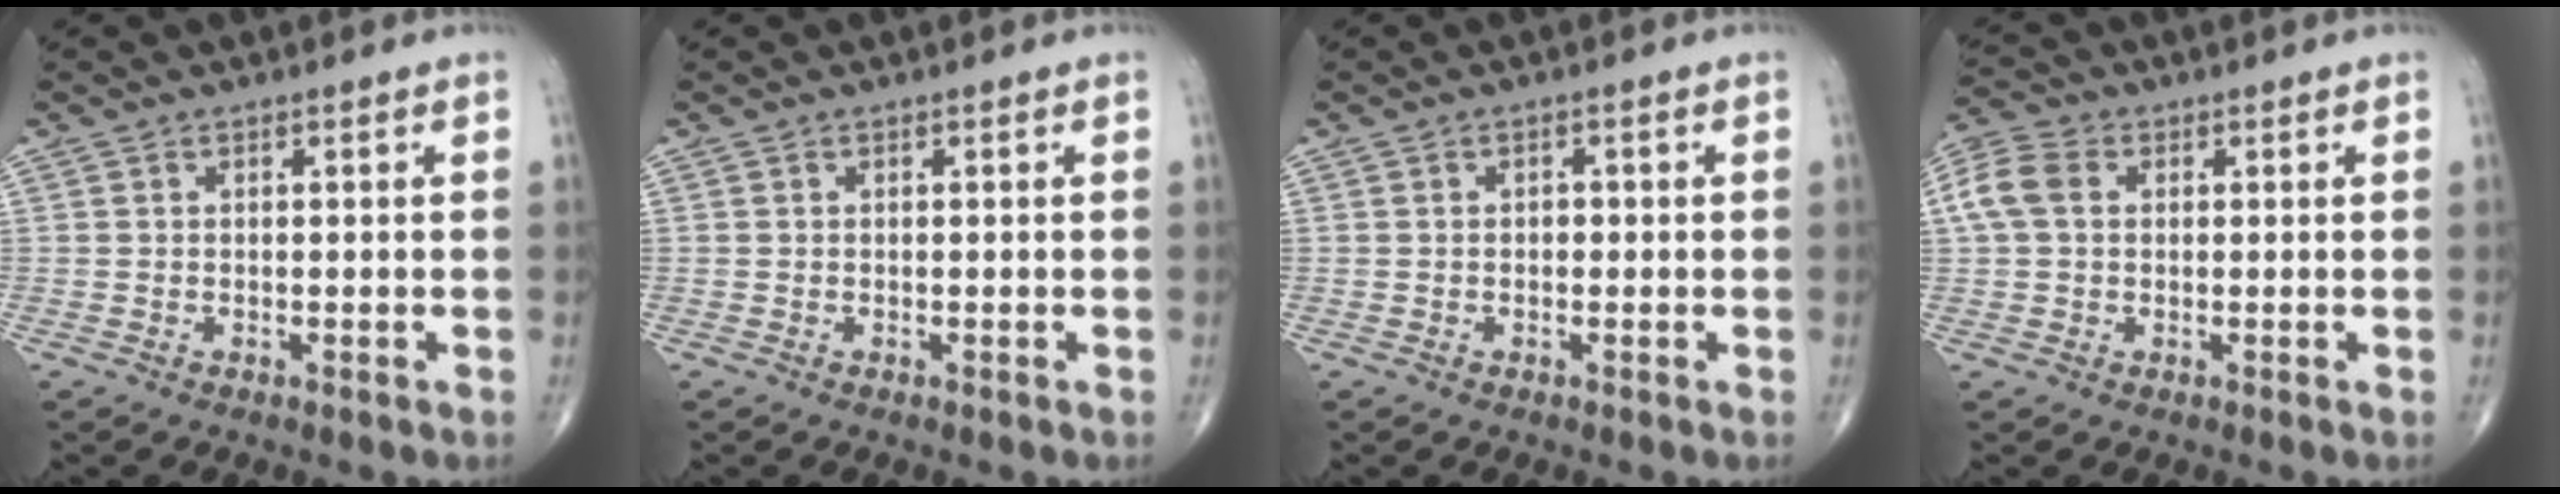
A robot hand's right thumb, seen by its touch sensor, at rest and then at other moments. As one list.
[{"total": 0.0}, {"total": 1.2, "force": [0.0, 0.8, 0.8], "torque": [-0.008, 0.002, -0.002]}, {"total": 7.0, "force": [1.2, 5.1, 4.6], "torque": [-0.110, 0.023, 0.019]}]